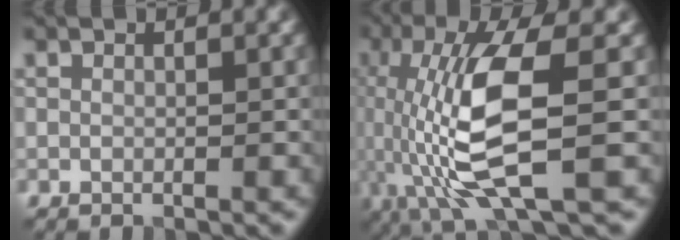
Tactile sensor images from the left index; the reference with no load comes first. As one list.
[{"total": 10.4, "force": [-1.4, 2.8, 10.0], "torque": [-0.205, -0.002, -0.025]}]